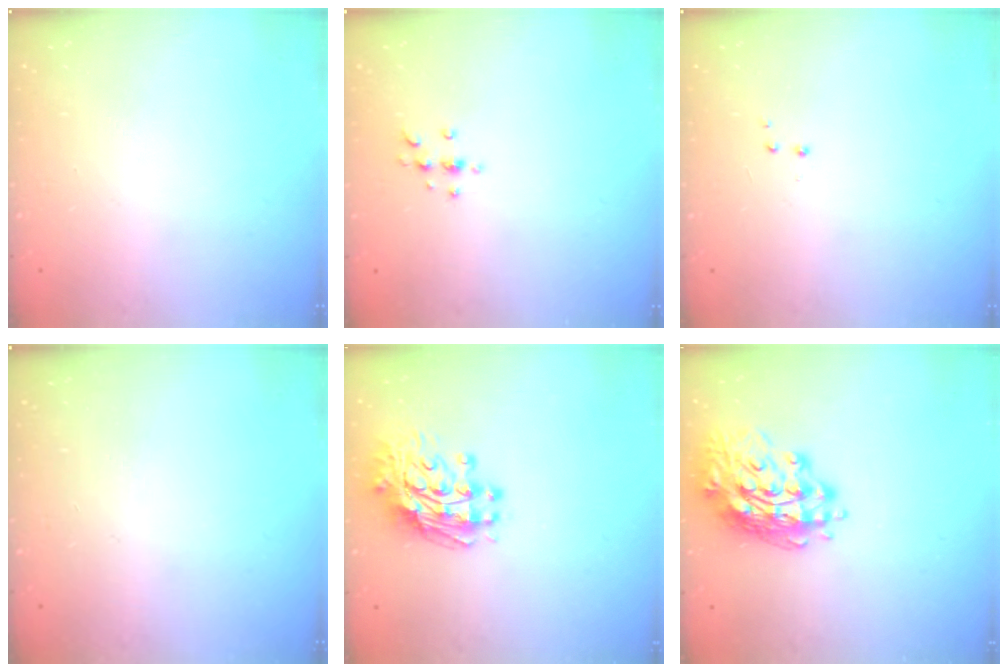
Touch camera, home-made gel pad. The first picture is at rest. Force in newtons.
{"total": 3.9, "press": 3.8, "slide": 0.5}
{"total": 2.9, "press": 2.8, "slide": 0.7}
{"total": 0.0}
{"total": 11.5, "press": 11.4, "slide": 1.2}
{"total": 15.7, "press": 15.7, "slide": 1.3}